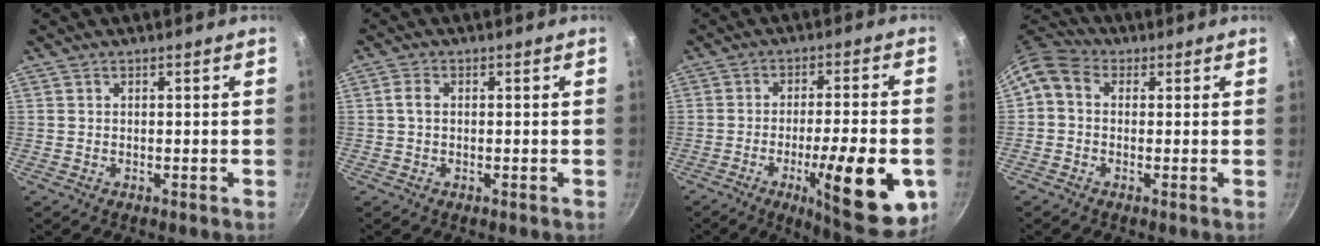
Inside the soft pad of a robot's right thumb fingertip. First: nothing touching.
{"total": 2.1, "force": [0.1, 1.4, 1.5], "torque": [-0.032, 0.008, 0.000]}
{"total": 18.2, "force": [-5.8, 4.5, 16.6], "torque": [-0.214, 0.012, -0.081]}
{"total": 6.0, "force": [0.4, 4.8, 3.6], "torque": [-0.074, 0.021, -0.012]}